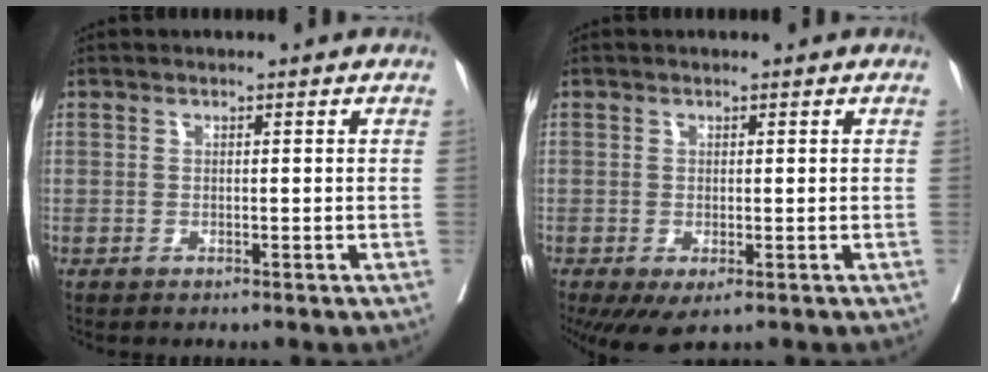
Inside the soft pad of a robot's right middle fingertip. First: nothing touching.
{"total": 4.7, "force": [-2.2, 2.0, 3.6], "torque": [-0.050, -0.014, -0.031]}